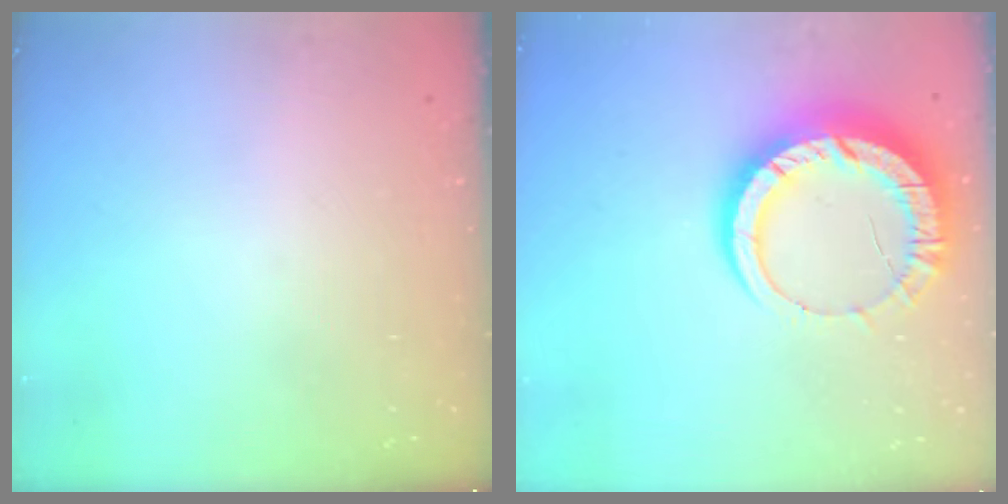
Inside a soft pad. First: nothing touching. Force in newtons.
{"total": 13.7, "press": 13.6, "slide": 1.4}